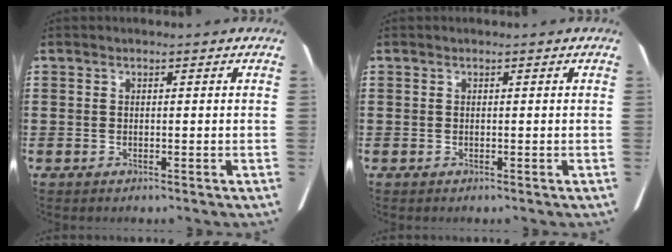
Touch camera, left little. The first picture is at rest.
{"total": 0.0}